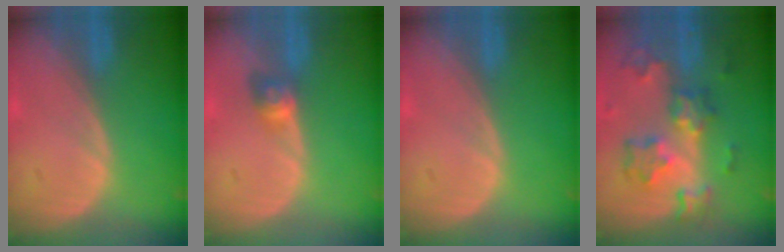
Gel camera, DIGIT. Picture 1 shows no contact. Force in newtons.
{"total": 2.9, "press": 2.5, "slide": 1.5}
{"total": 0.0}
{"total": 8.8, "press": 7.8, "slide": 4.1}